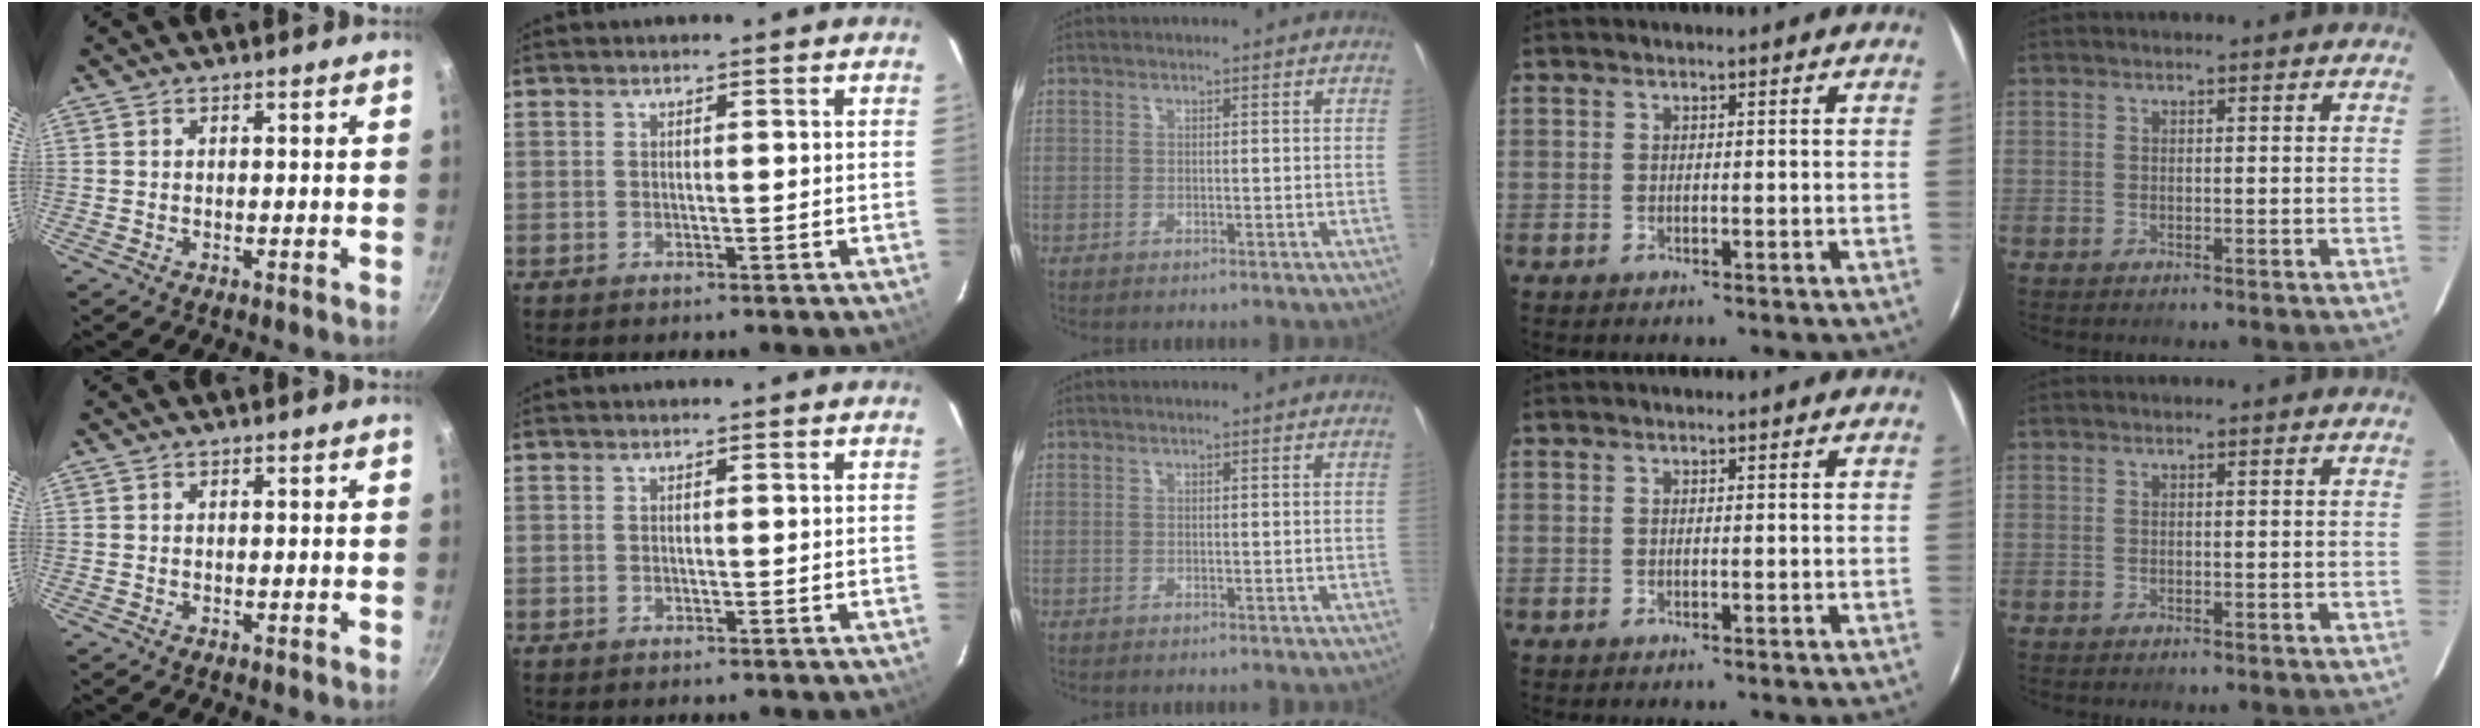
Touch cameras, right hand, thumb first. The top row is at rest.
{}